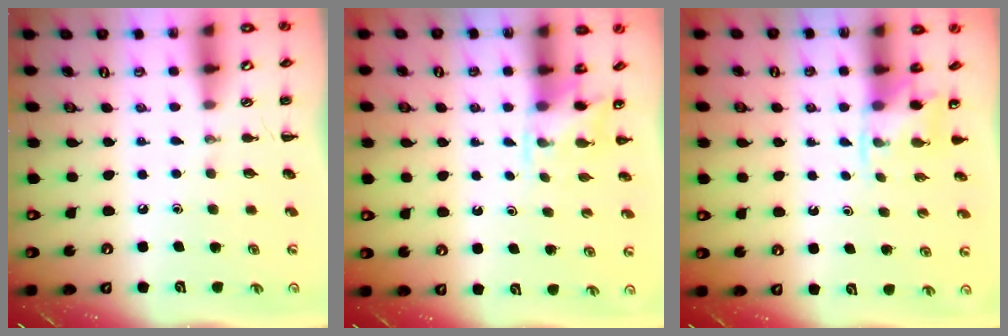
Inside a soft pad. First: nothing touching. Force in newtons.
{"total": 3.2, "press": 3.1, "slide": 0.7}
{"total": 2.6, "press": 2.5, "slide": 0.9}